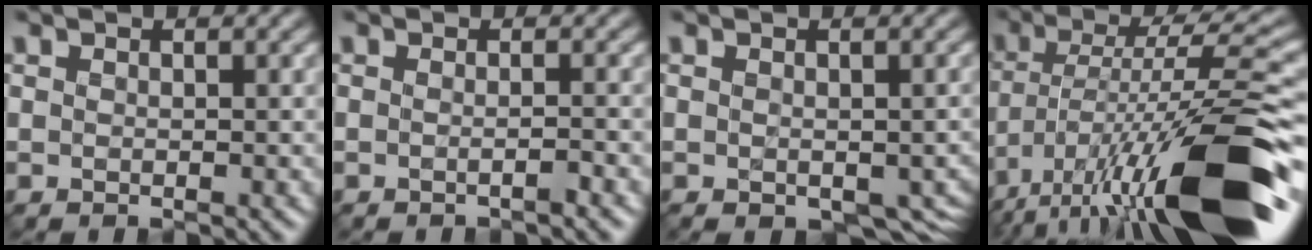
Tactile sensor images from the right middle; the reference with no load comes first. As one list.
[{"total": 0.8, "force": [-0.6, -0.4, 0.4], "torque": [-0.003, 0.001, -0.016]}, {"total": 4.4, "force": [-0.8, 2.9, 3.2], "torque": [-0.049, -0.020, -0.009]}, {"total": 15.1, "force": [-8.2, 2.2, 12.4], "torque": [-0.210, 0.007, -0.151]}]